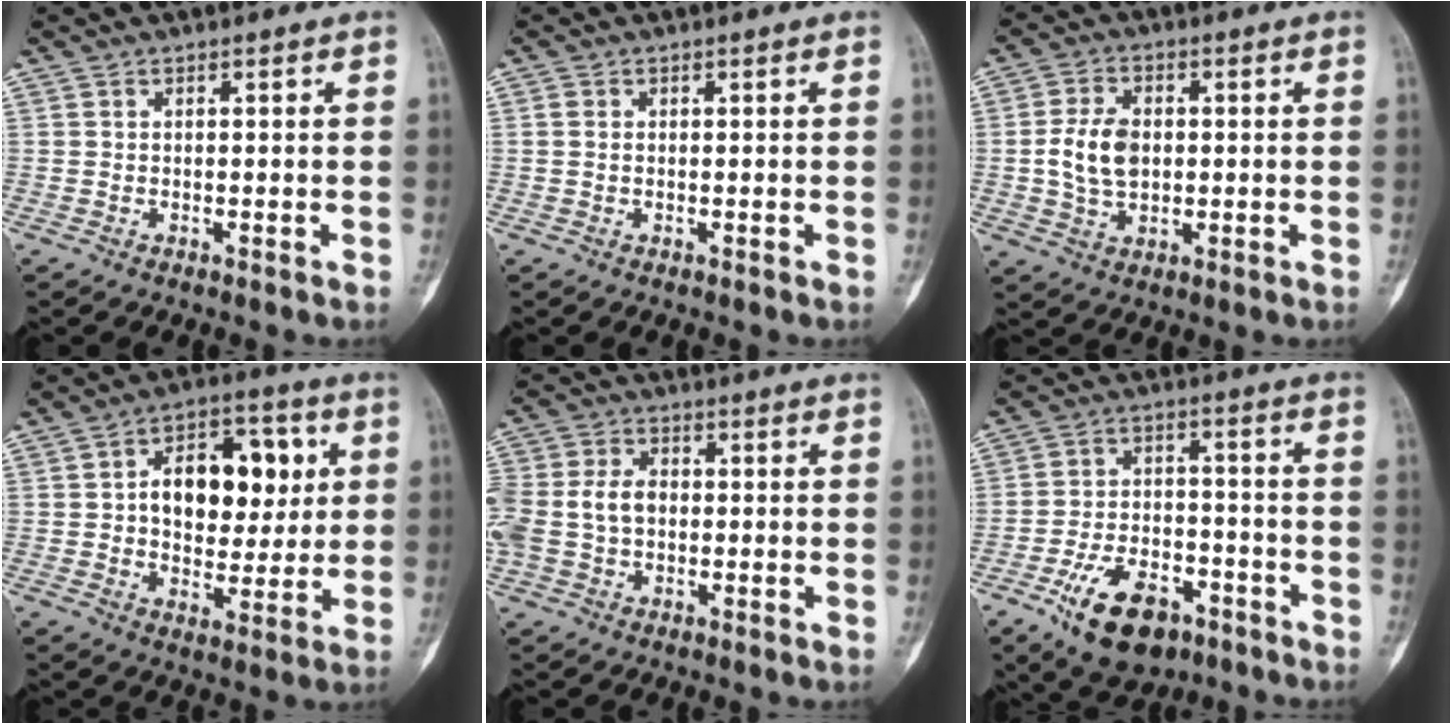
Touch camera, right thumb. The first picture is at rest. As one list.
[{"total": 0.9, "force": [0.1, 0.6, 0.6], "torque": [-0.014, 0.000, 0.002]}, {"total": 8.1, "force": [0.1, 5.5, 6.0], "torque": [-0.109, 0.004, 0.004]}, {"total": 15.8, "force": [2.9, 10.0, 11.9], "torque": [-0.126, 0.012, 0.042]}, {"total": 12.0, "force": [-0.4, 8.8, 8.2], "torque": [-0.200, 0.023, -0.005]}, {"total": 13.6, "force": [-7.5, 7.6, 8.5], "torque": [-0.125, 0.041, -0.120]}]